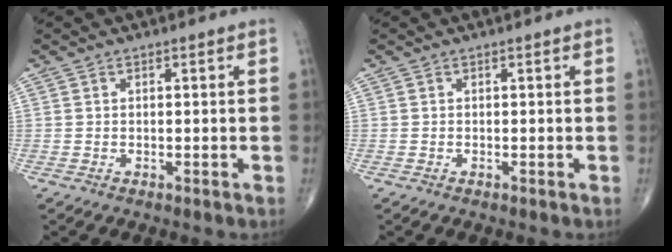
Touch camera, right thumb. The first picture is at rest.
{"total": 0.0}